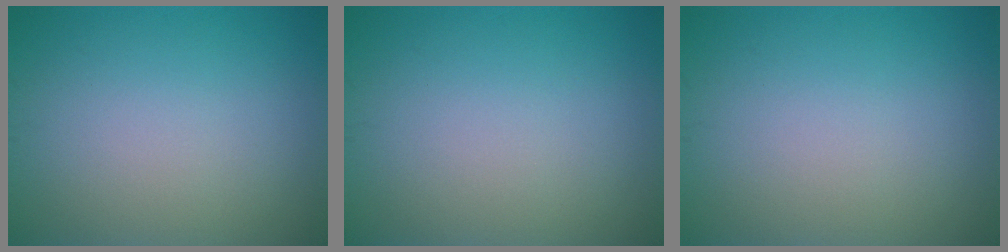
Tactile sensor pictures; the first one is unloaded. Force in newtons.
{"total": 0.0}
{"total": 0.0}